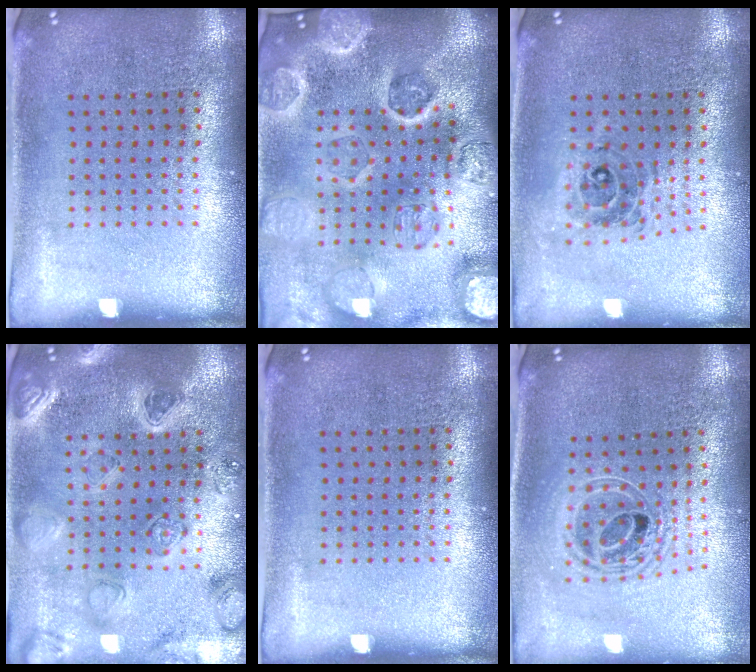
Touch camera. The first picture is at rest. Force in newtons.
{"total": 5.0, "press": 4.4, "slide": 2.4}
{"total": 0.7, "press": 0.7, "slide": 0.1}
{"total": 2.2, "press": 2.2, "slide": 0.3}
{"total": 0.0}
{"total": 2.0, "press": 1.6, "slide": 1.2}